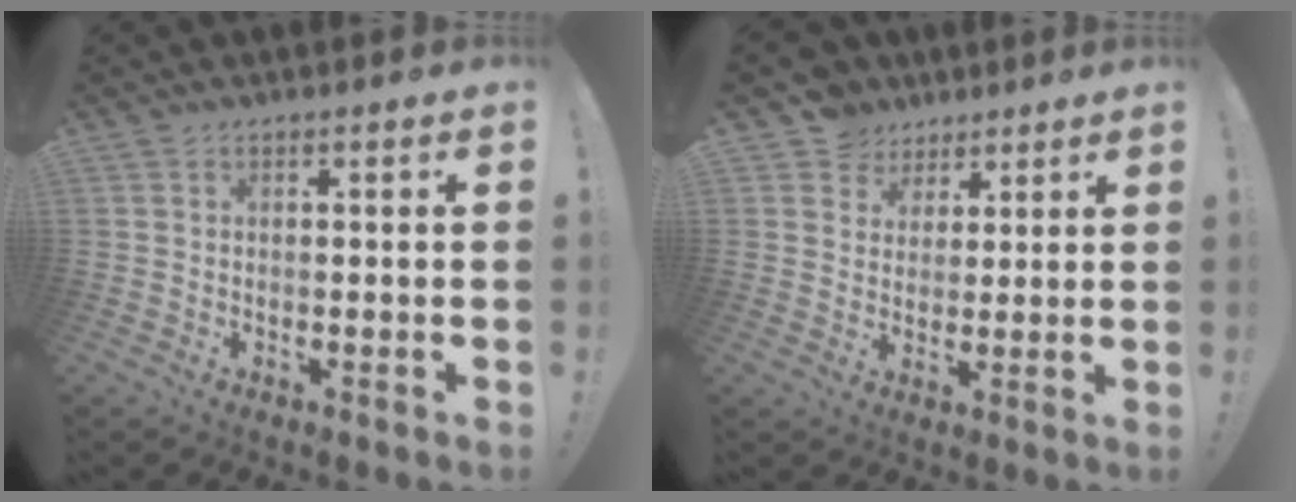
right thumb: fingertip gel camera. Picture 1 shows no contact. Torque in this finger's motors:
{"motor_torque": [0.76, 0.92, 0.45, 0.35, -0.02]}